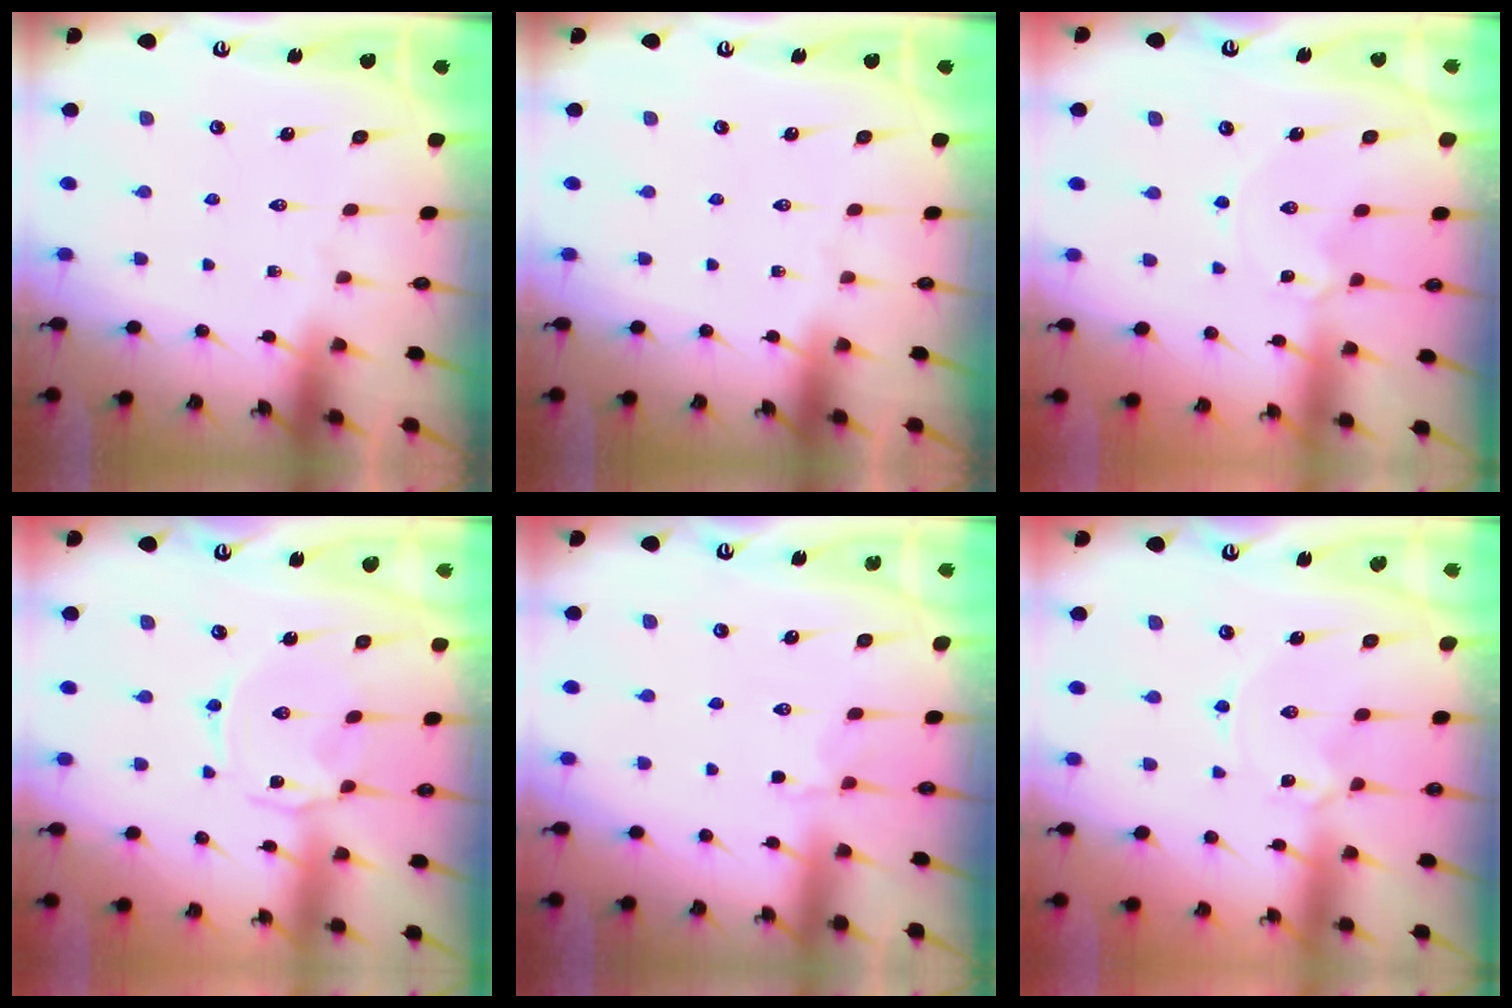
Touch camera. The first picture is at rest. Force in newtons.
{"total": 0.0}
{"total": 1.8, "press": 1.8, "slide": 0.3}
{"total": 1.6, "press": 1.5, "slide": 0.4}
{"total": 3.2, "press": 2.7, "slide": 1.8}
{"total": 1.7, "press": 1.7, "slide": 0.2}